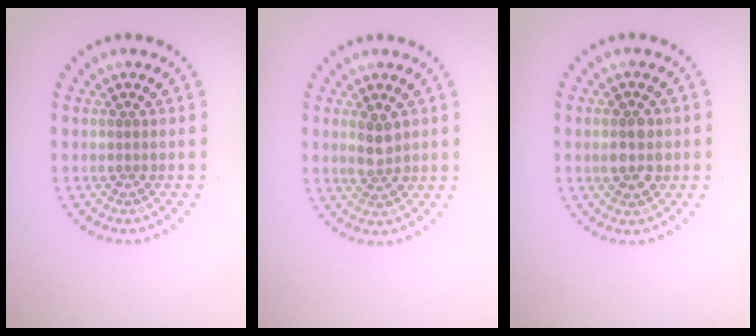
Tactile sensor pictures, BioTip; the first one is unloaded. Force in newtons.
{"total": 2.1, "press": 2.1, "slide": 0.3}
{"total": 2.9, "press": 2.9, "slide": 0.1}